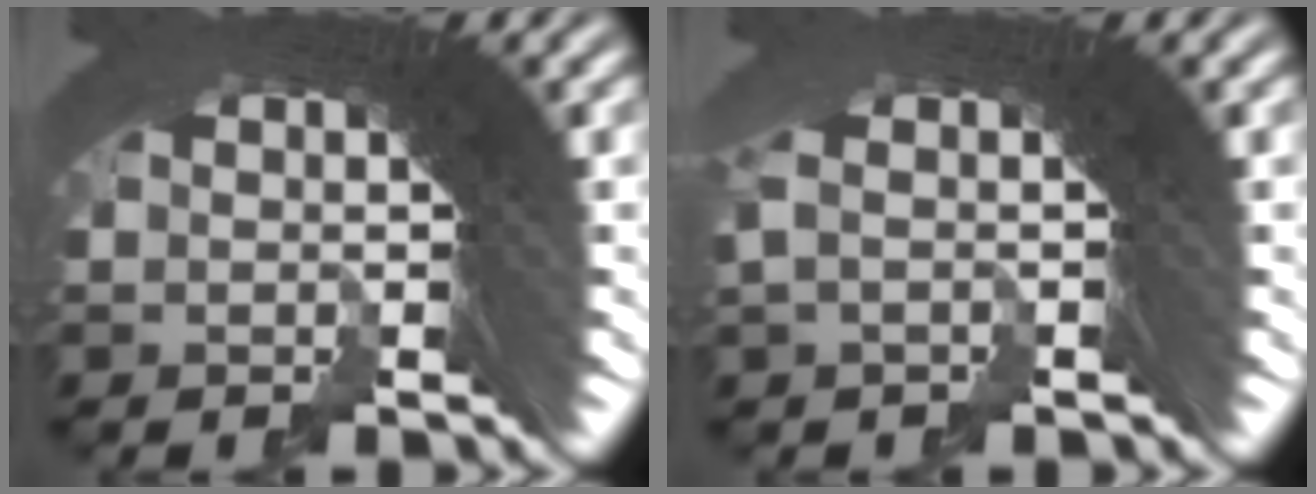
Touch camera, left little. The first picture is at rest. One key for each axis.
{"total": 1.4, "fx": 0.1, "fy": -0.4, "fz": 1.4, "tx": -0.015, "ty": 0.013, "tz": -0.004}